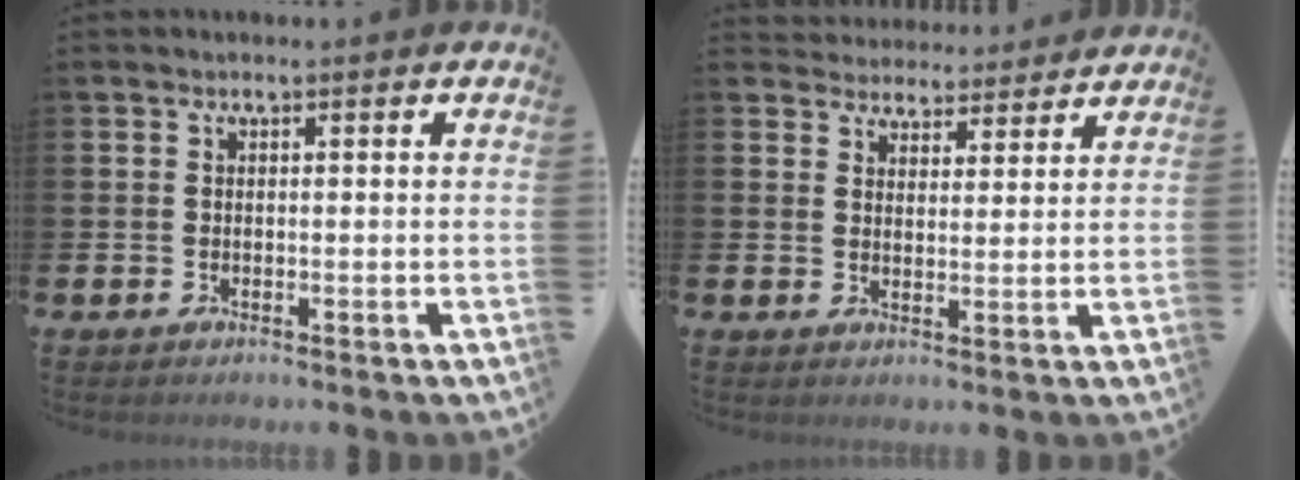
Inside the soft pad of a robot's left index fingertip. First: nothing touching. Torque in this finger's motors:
{"motor_torque": [0.28, -1.12, 0.17, 0.01]}